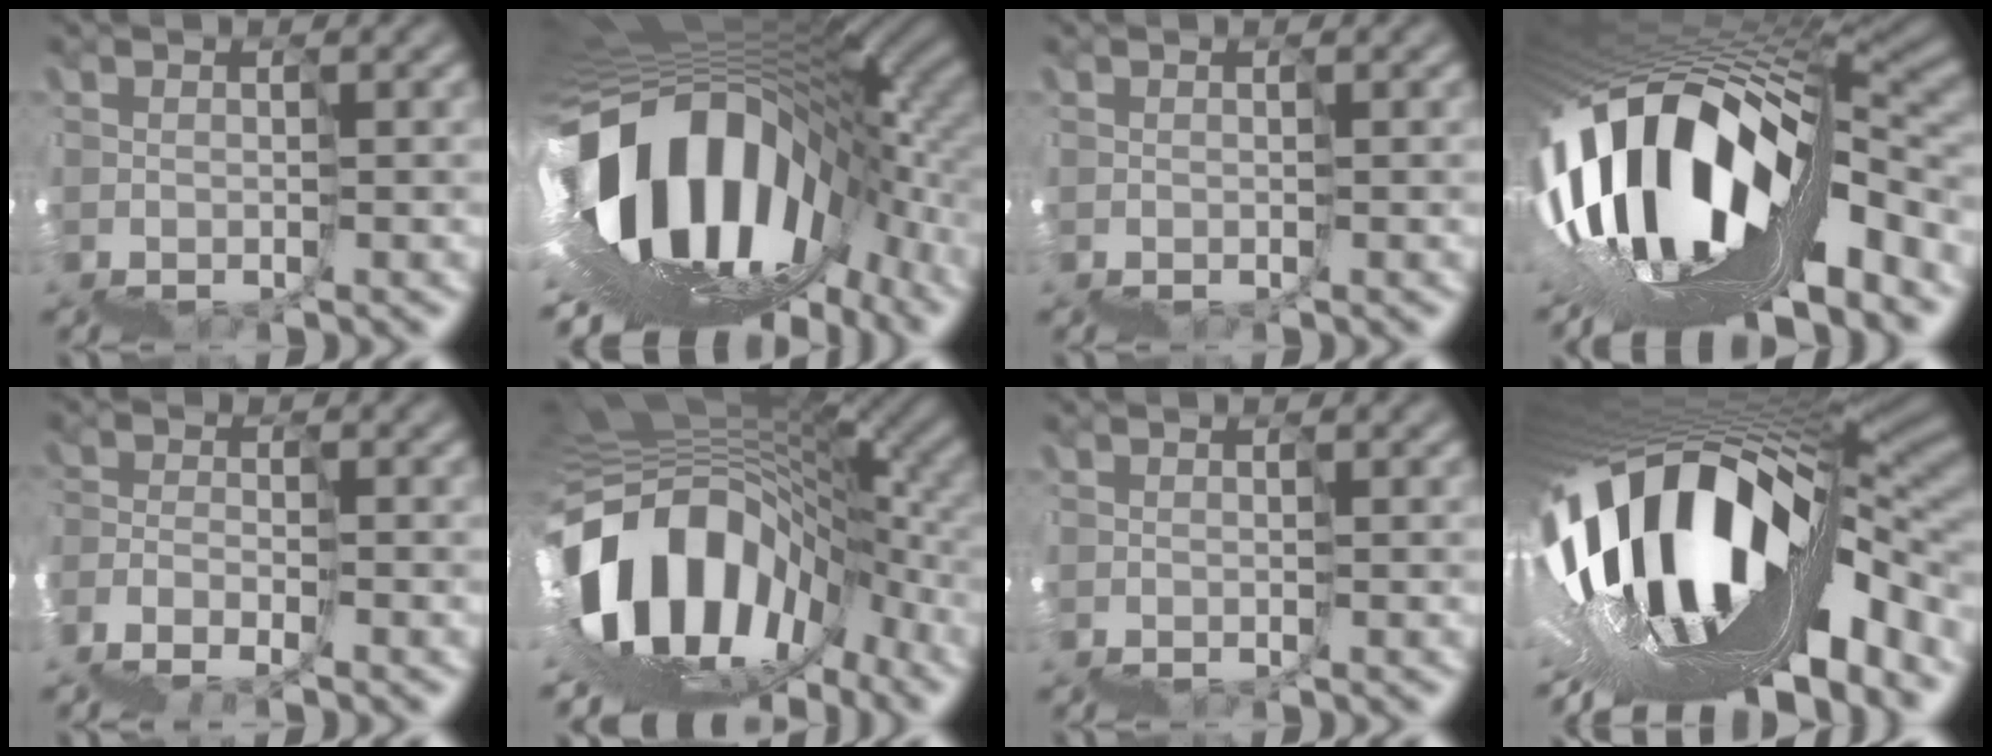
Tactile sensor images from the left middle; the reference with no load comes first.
{"total": 13.2, "force": [-0.9, 7.6, 10.8], "torque": [-0.165, 0.026, -0.017]}
{"total": 0.0}
{"total": 14.4, "force": [-0.7, 6.0, 13.1], "torque": [-0.214, 0.022, 0.002]}
{"total": 1.2, "force": [-0.8, 0.5, 0.6], "torque": [-0.009, 0.013, -0.021]}
{"total": 12.2, "force": [-1.6, 8.0, 9.0], "torque": [-0.160, 0.031, -0.030]}
{"total": 0.0}
{"total": 15.5, "force": [0.3, 5.7, 14.4], "torque": [-0.238, 0.012, 0.013]}